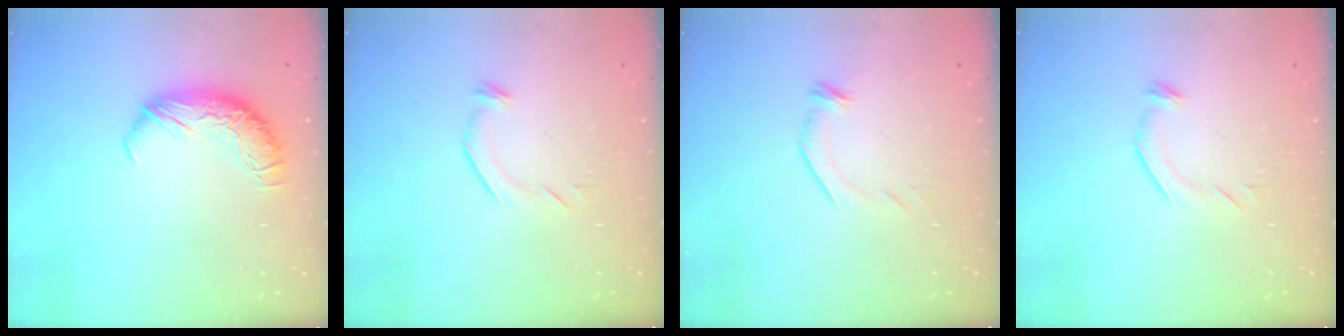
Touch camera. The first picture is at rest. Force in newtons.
{"total": 5.8, "press": 5.7, "slide": 1.0}
{"total": 4.6, "press": 4.4, "slide": 1.2}
{"total": 5.8, "press": 5.7, "slide": 1.0}